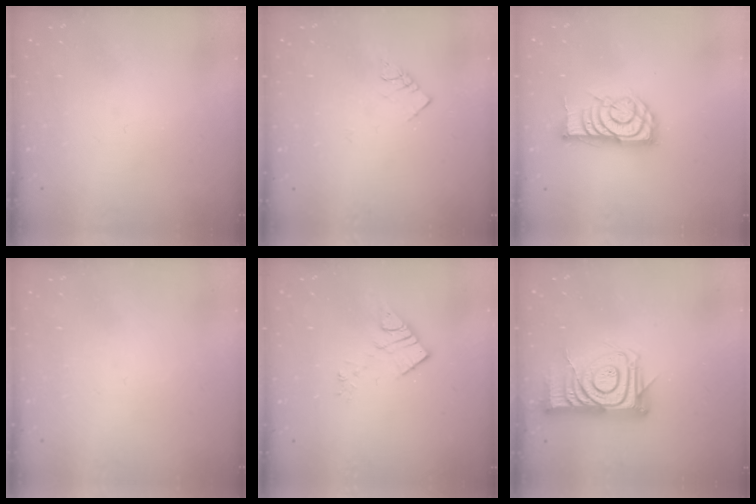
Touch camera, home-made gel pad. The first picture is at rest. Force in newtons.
{"total": 4.2, "press": 4.2, "slide": 0.4}
{"total": 13.1, "press": 13.1, "slide": 0.5}
{"total": 1.9, "press": 1.9, "slide": 0.1}
{"total": 7.9, "press": 7.9, "slide": 0.4}
{"total": 14.6, "press": 14.6, "slide": 1.0}